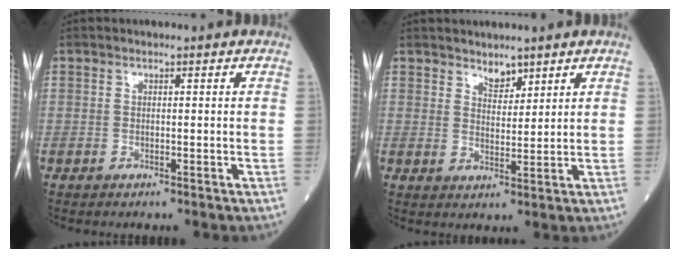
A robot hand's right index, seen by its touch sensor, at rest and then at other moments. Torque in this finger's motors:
{"motor_torque": [0.00, -0.01, 0.00, 0.02]}